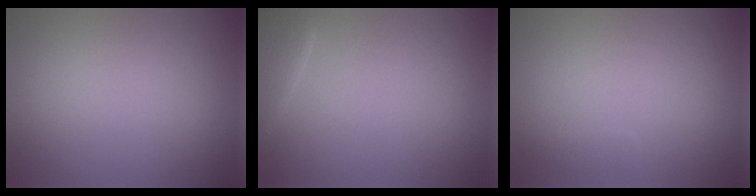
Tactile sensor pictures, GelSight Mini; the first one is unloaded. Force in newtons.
{"total": 1.6, "press": 1.6, "slide": 0.1}
{"total": 0.6, "press": 0.6, "slide": 0.0}